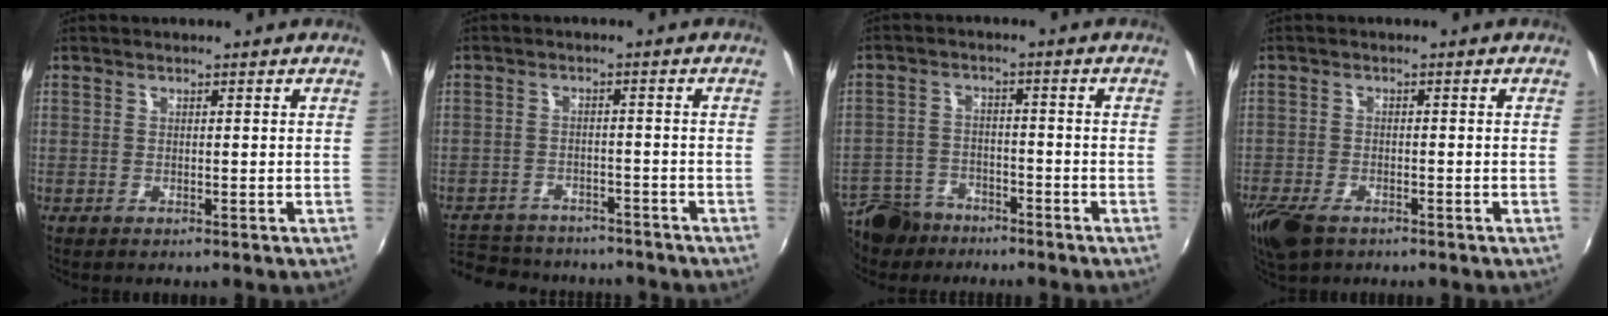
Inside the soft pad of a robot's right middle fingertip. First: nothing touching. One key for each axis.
{"total": 15.2, "fx": -12.8, "fy": 6.3, "fz": 5.3, "tx": -0.132, "ty": 0.005, "tz": -0.182}
{"total": 11.6, "fx": -9.0, "fy": 6.2, "fz": 4.0, "tx": -0.119, "ty": -0.005, "tz": -0.157}
{"total": 6.9, "fx": -4.8, "fy": 3.2, "fz": 3.7, "tx": -0.099, "ty": -0.024, "tz": -0.094}